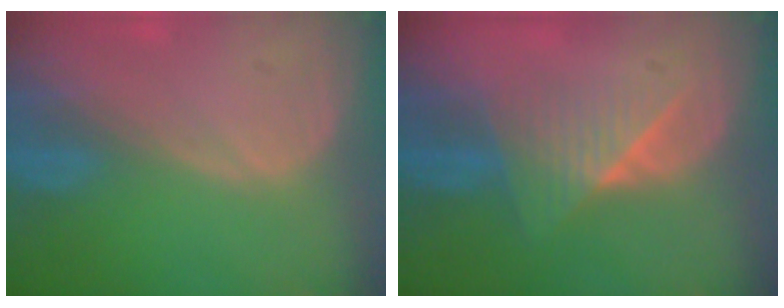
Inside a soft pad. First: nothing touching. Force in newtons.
{"total": 6.6, "press": 5.9, "slide": 2.9}